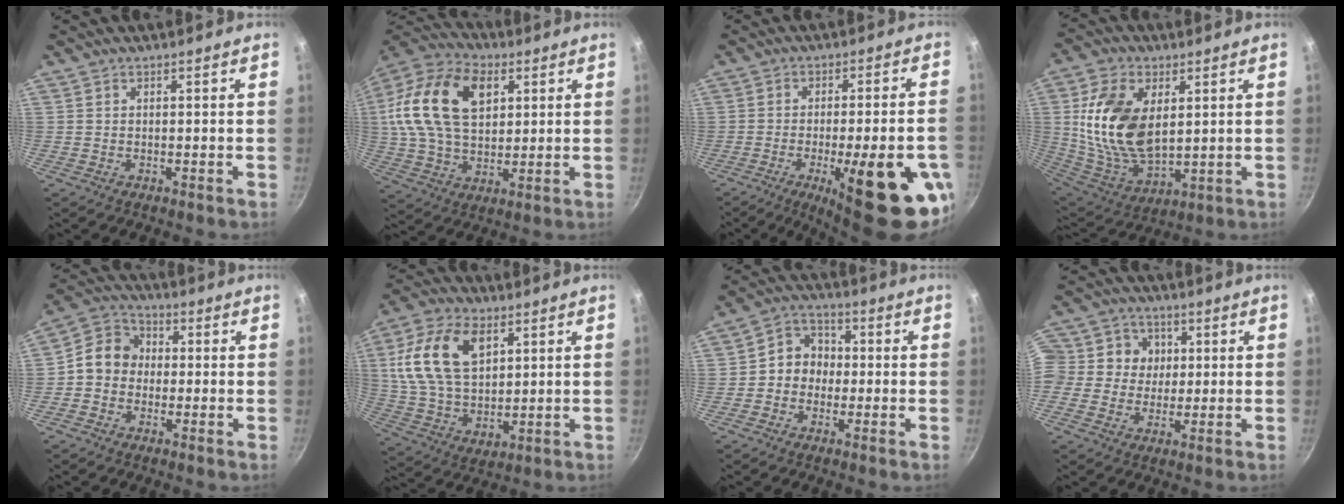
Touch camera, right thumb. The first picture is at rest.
{"total": 22.1, "force": [5.8, 14.0, 16.1], "torque": [-0.299, 0.013, 0.095]}
{"total": 20.8, "force": [-7.7, 5.4, 18.5], "torque": [-0.227, 0.016, -0.097]}
{"total": 18.1, "force": [3.5, 10.8, 14.1], "torque": [-0.259, -0.024, 0.080]}
{"total": 8.5, "force": [-0.7, 7.4, 4.1], "torque": [-0.041, 0.024, -0.037]}
{"total": 18.1, "force": [5.4, 11.3, 13.0], "torque": [-0.234, -0.010, 0.104]}
{"total": 7.2, "force": [-0.5, 6.4, 3.3], "torque": [-0.015, 0.022, -0.025]}
{"total": 12.5, "force": [1.7, 11.7, 4.1], "torque": [-0.073, 0.017, 0.011]}